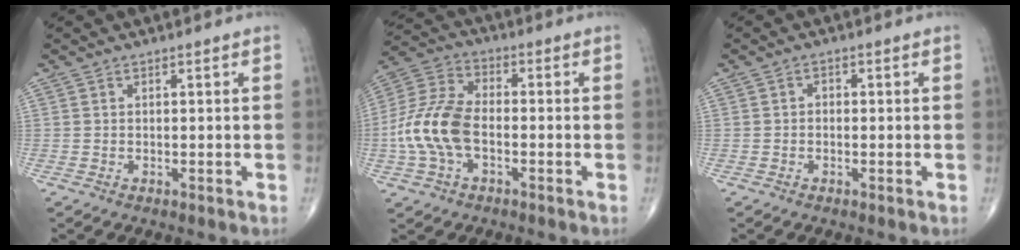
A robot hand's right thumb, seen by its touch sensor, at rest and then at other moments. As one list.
[{"total": 12.8, "force": [-2.5, 7.5, 10.1], "torque": [-0.219, 0.031, -0.054]}, {"total": 1.0, "force": [-0.2, 0.8, 0.5], "torque": [0.005, 0.004, -0.009]}]